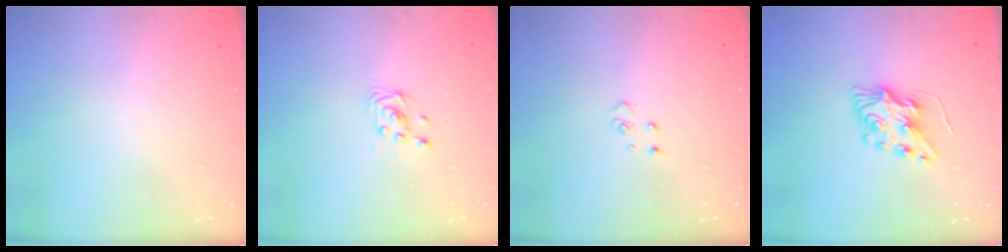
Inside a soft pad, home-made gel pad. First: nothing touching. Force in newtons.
{"total": 2.6, "press": 2.6, "slide": 0.3}
{"total": 3.2, "press": 3.2, "slide": 0.4}
{"total": 7.8, "press": 7.8, "slide": 0.7}